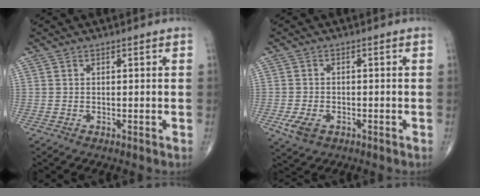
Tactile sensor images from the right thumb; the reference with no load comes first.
{"total": 4.5, "force": [-1.8, 2.9, 2.9], "torque": [-0.058, 0.001, -0.027]}